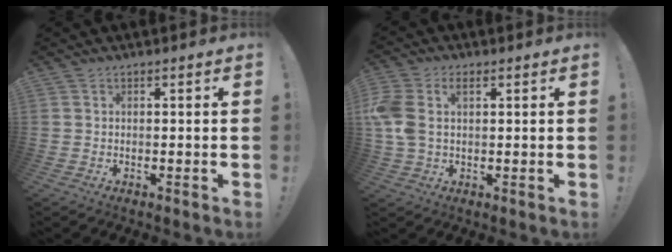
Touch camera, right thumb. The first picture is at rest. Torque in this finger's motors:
{"motor_torque": [1.30, 1.26, 0.06, 0.06, 0.34]}